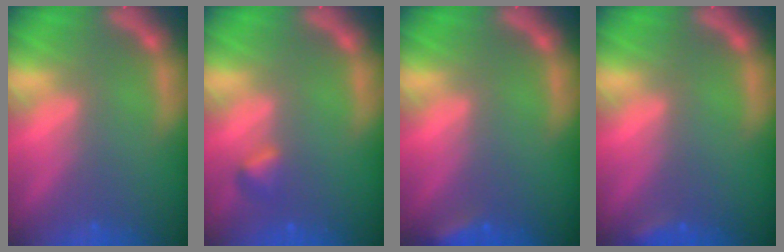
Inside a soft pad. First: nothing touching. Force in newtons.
{"total": 1.4}
{"total": 2.4}
{"total": 1.4}